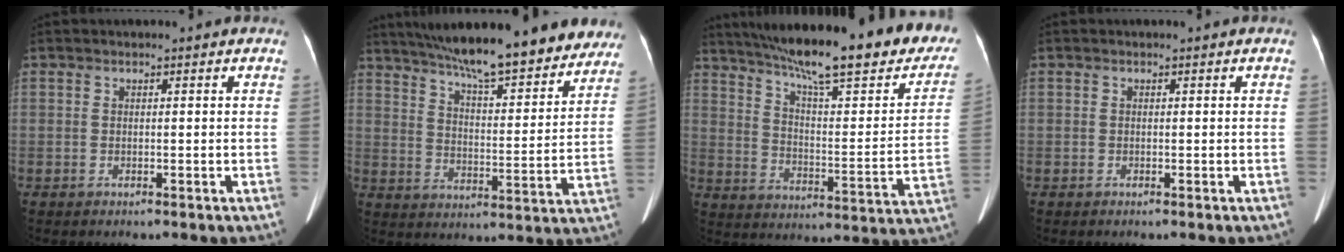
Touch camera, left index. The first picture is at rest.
{"total": 24.1, "force": [20.5, 4.2, 11.8], "torque": [-0.179, 0.001, 0.277]}
{"total": 29.6, "force": [23.3, 4.7, 17.7], "torque": [-0.269, -0.028, 0.309]}
{"total": 0.0}